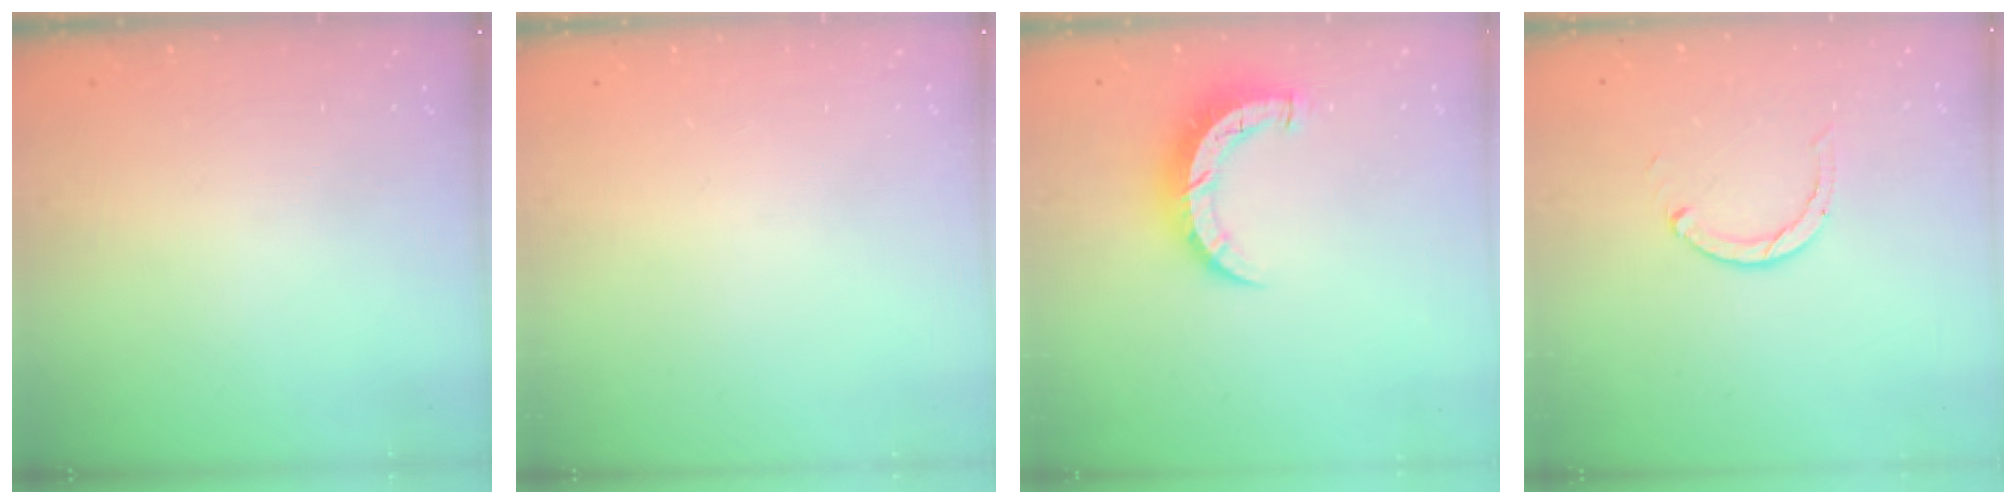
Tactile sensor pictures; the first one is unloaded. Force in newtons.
{"total": 0.0}
{"total": 8.7, "press": 8.6, "slide": 0.5}
{"total": 1.9, "press": 1.9, "slide": 0.2}